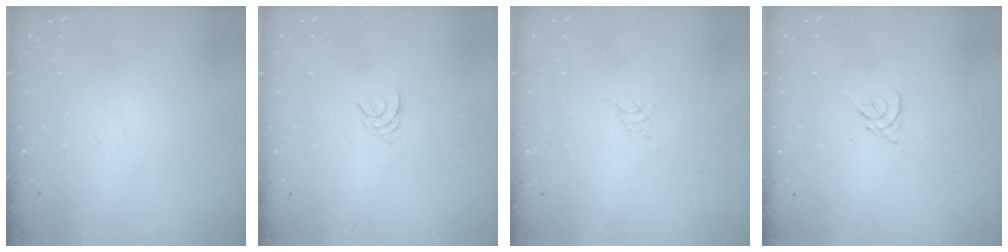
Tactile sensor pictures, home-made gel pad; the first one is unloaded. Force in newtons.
{"total": 2.1, "press": 2.0, "slide": 0.4}
{"total": 2.1, "press": 2.1, "slide": 0.5}
{"total": 1.3, "press": 1.2, "slide": 0.6}